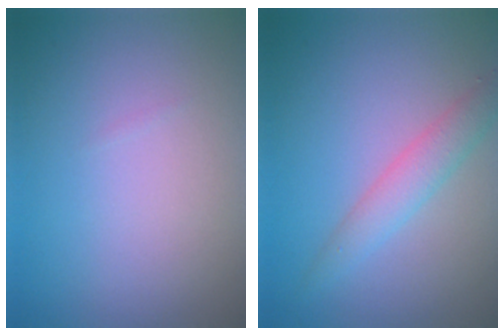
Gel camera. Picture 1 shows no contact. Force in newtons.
{"total": 2.7, "press": 2.7, "slide": 0.2}